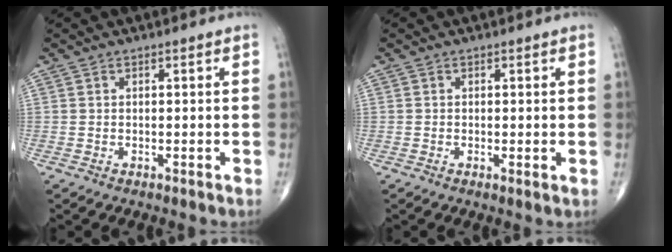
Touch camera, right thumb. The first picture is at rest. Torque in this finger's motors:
{"motor_torque": [-0.25, 0.16, -0.36, -0.19, 0.01]}